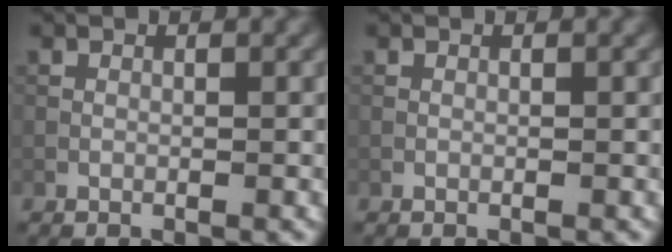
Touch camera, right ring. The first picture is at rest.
{"total": 0.0}